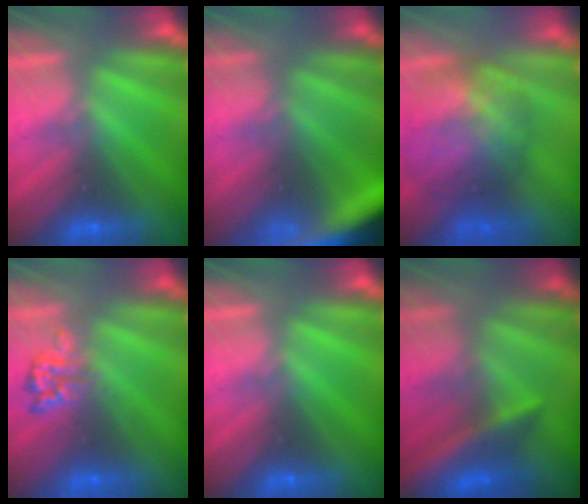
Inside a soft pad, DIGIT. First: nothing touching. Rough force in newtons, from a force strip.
{"total": 6.9}
{"total": 5.7}
{"total": 2.4}
{"total": 0.0}
{"total": 7.4}